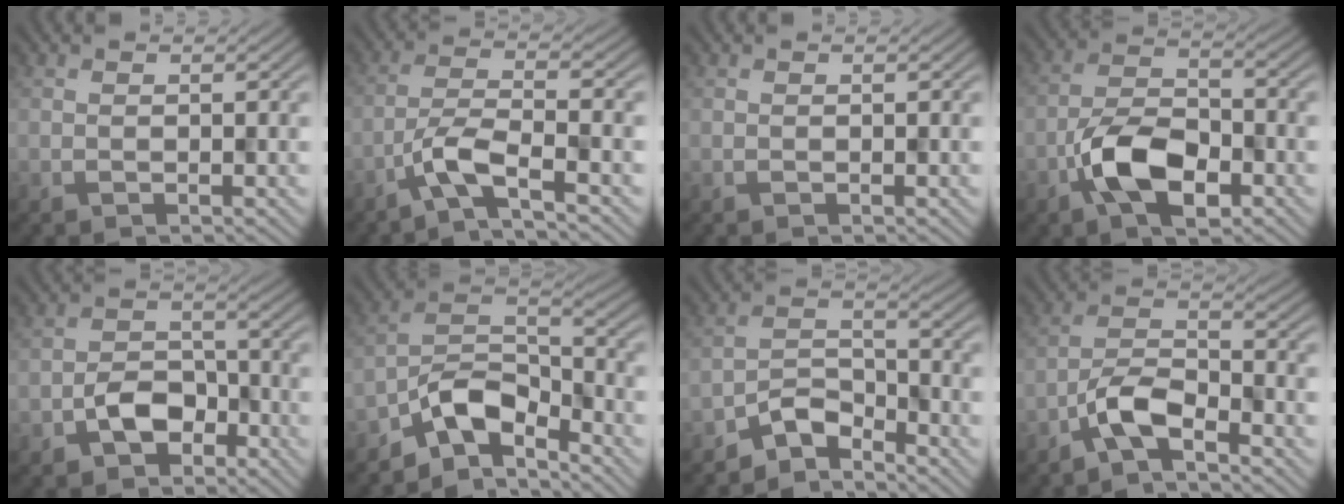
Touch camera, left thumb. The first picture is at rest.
{"total": 4.6, "force": [-3.0, 0.6, 3.4], "torque": [-0.063, 0.007, -0.071]}
{"total": 0.0}
{"total": 8.2, "force": [-3.8, 4.1, 6.0], "torque": [-0.112, 0.008, -0.084]}
{"total": 4.8, "force": [-2.7, 3.2, 2.4], "torque": [-0.037, 0.008, -0.056]}
{"total": 8.4, "force": [-6.1, 3.7, 4.5], "torque": [-0.064, 0.006, -0.136]}
{"total": 4.9, "force": [-4.4, 1.6, 1.5], "torque": [-0.023, 0.007, -0.094]}
{"total": 4.9, "force": [-3.4, 1.4, 3.1], "torque": [-0.062, 0.007, -0.081]}